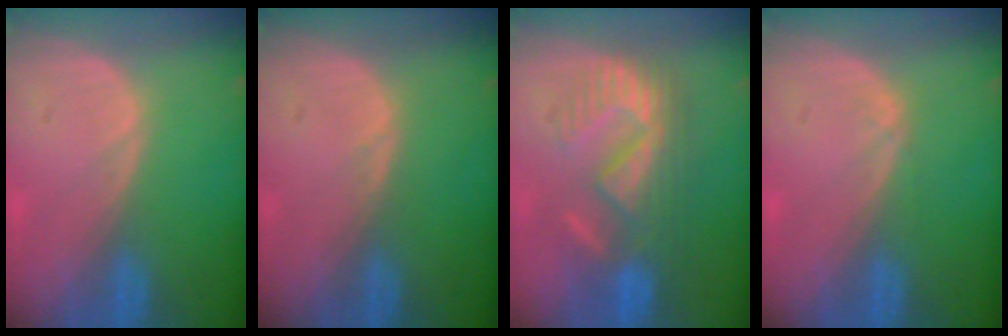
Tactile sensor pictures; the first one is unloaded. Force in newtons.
{"total": 0.5, "press": 0.5, "slide": 0.0}
{"total": 9.1, "press": 8.9, "slide": 1.9}
{"total": 0.7, "press": 0.6, "slide": 0.2}